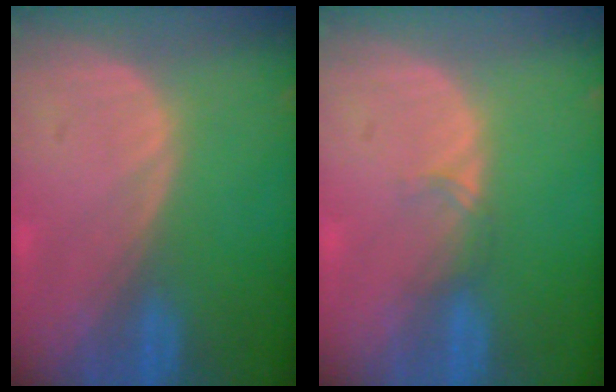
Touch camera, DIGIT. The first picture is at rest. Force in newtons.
{"total": 1.3, "press": 1.2, "slide": 0.2}